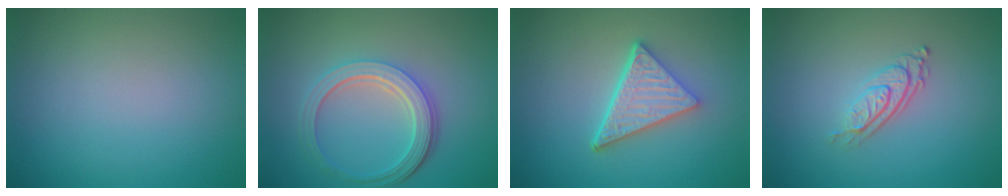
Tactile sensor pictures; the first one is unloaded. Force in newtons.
{"total": 5.1, "press": 3.8, "slide": 3.3}
{"total": 5.2, "press": 3.8, "slide": 3.6}
{"total": 2.9, "press": 1.9, "slide": 2.2}